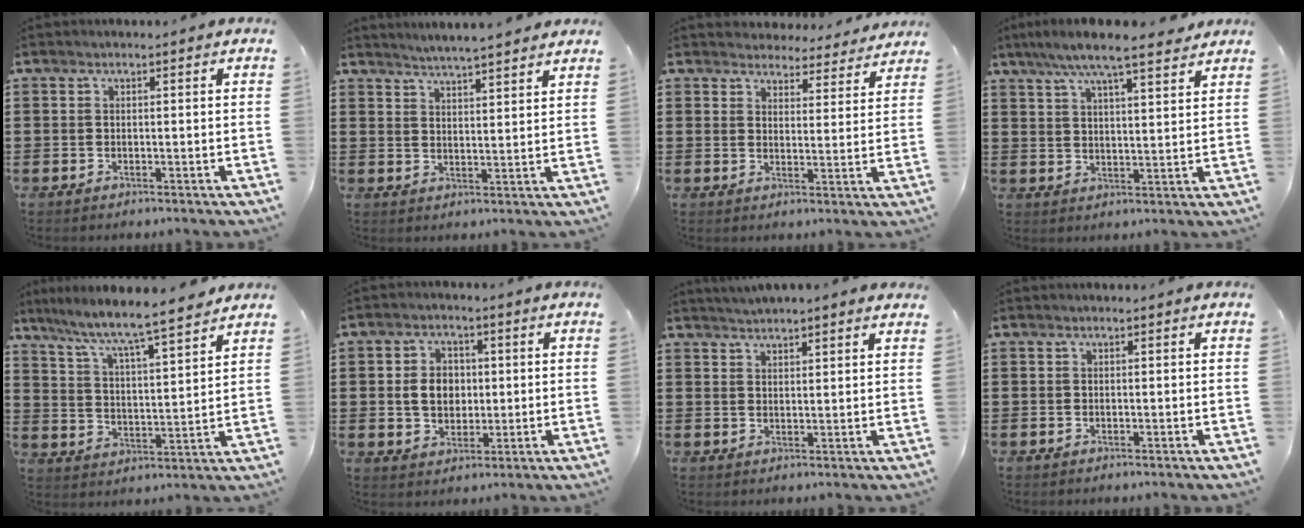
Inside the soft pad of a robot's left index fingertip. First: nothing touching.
{"total": 3.5, "force": [3.4, -0.6, 0.3], "torque": [-0.017, -0.014, 0.061]}
{"total": 4.3, "force": [4.3, 0.7, 0.1], "torque": [-0.013, -0.024, 0.075]}
{"total": 7.4, "force": [6.2, 0.7, 3.8], "torque": [-0.093, -0.015, 0.111]}
{"total": 6.0, "force": [5.5, -0.3, 2.5], "torque": [-0.072, -0.042, 0.086]}
{"total": 5.4, "force": [0.2, 4.2, 3.4], "torque": [-0.078, 0.008, -0.004]}
{"total": 2.4, "force": [2.3, -0.2, 0.2], "torque": [-0.010, -0.003, 0.044]}
{"total": 0.0}